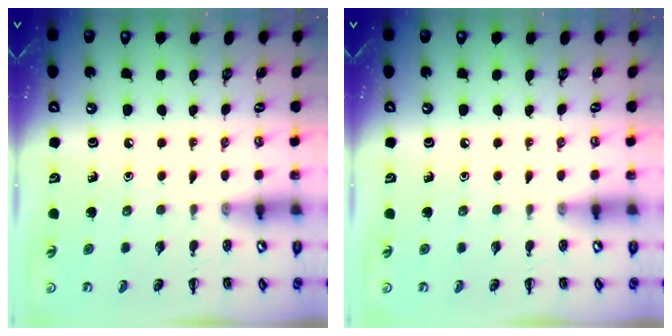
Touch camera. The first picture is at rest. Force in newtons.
{"total": 0.0}